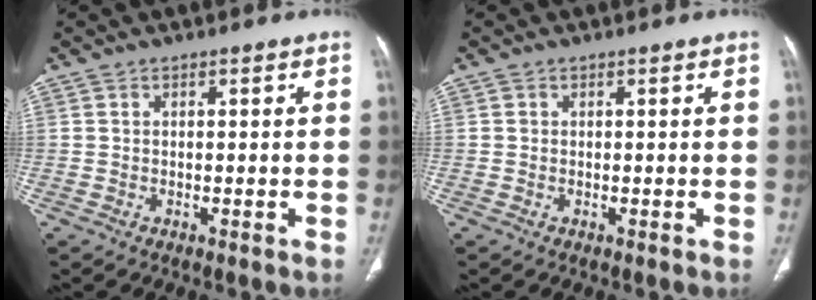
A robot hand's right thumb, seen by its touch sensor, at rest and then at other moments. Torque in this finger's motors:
{"motor_torque": [-0.07, -0.04, 0.36, 0.41, -0.01]}